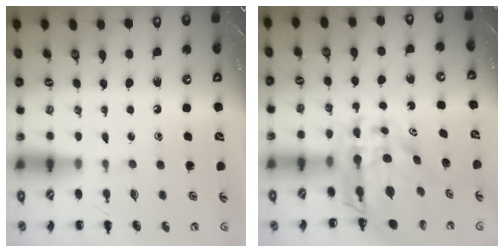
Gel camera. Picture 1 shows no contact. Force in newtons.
{"total": 11.3, "press": 10.7, "slide": 3.7}